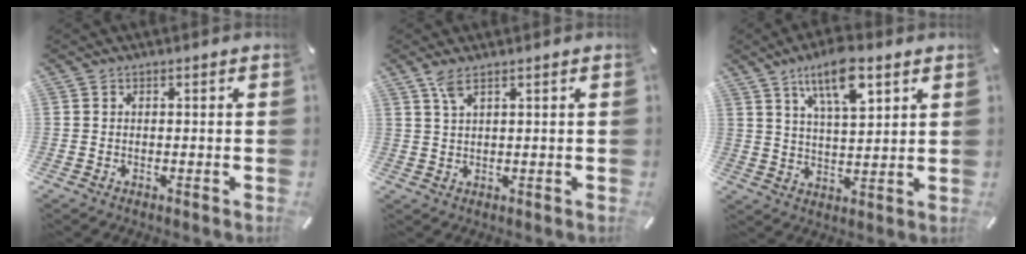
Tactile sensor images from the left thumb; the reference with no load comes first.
{"total": 3.3, "force": [1.9, 0.6, 2.6], "torque": [-0.058, 0.003, 0.033]}
{"total": 11.3, "force": [7.1, 4.0, 7.8], "torque": [-0.142, -0.019, 0.125]}